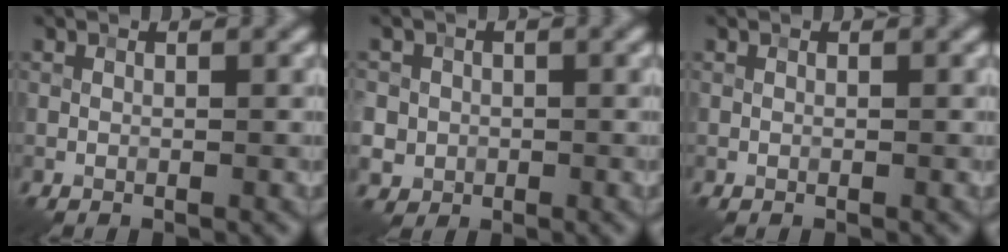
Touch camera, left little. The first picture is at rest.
{"total": 4.0, "force": [-0.5, 3.9, 0.9], "torque": [-0.005, 0.007, -0.027]}
{"total": 0.0}